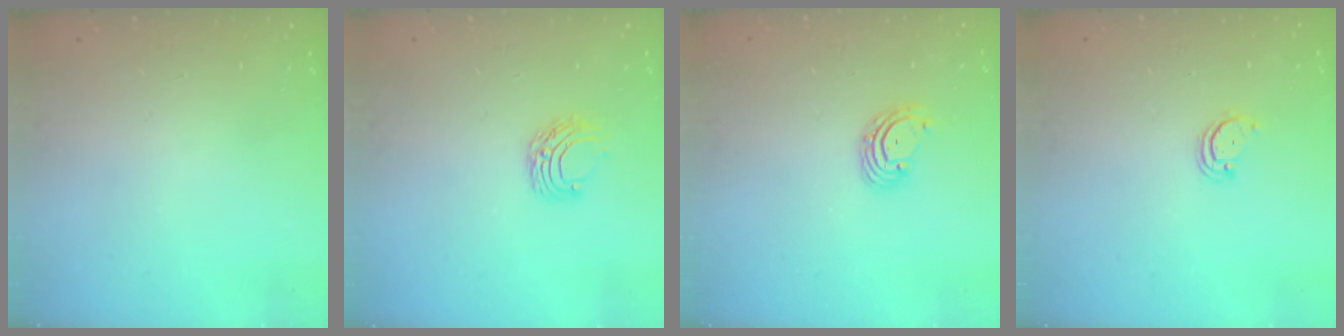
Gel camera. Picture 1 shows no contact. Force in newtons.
{"total": 6.7, "press": 6.7, "slide": 0.5}
{"total": 3.4, "press": 3.3, "slide": 0.5}
{"total": 2.9, "press": 2.9, "slide": 0.2}